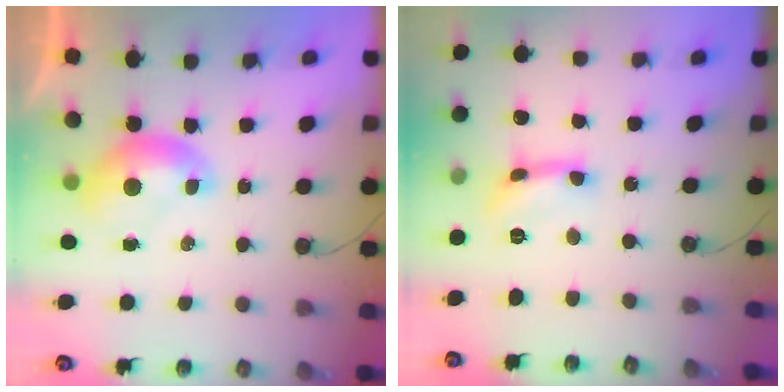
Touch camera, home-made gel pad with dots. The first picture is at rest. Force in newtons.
{"total": 2.1, "press": 2.0, "slide": 0.5}